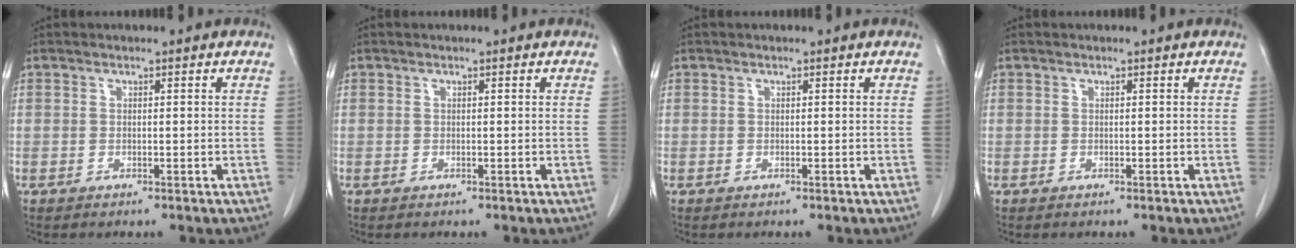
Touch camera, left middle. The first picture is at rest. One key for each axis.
{"total": 0.0}
{"total": 0.0}
{"total": 0.0}